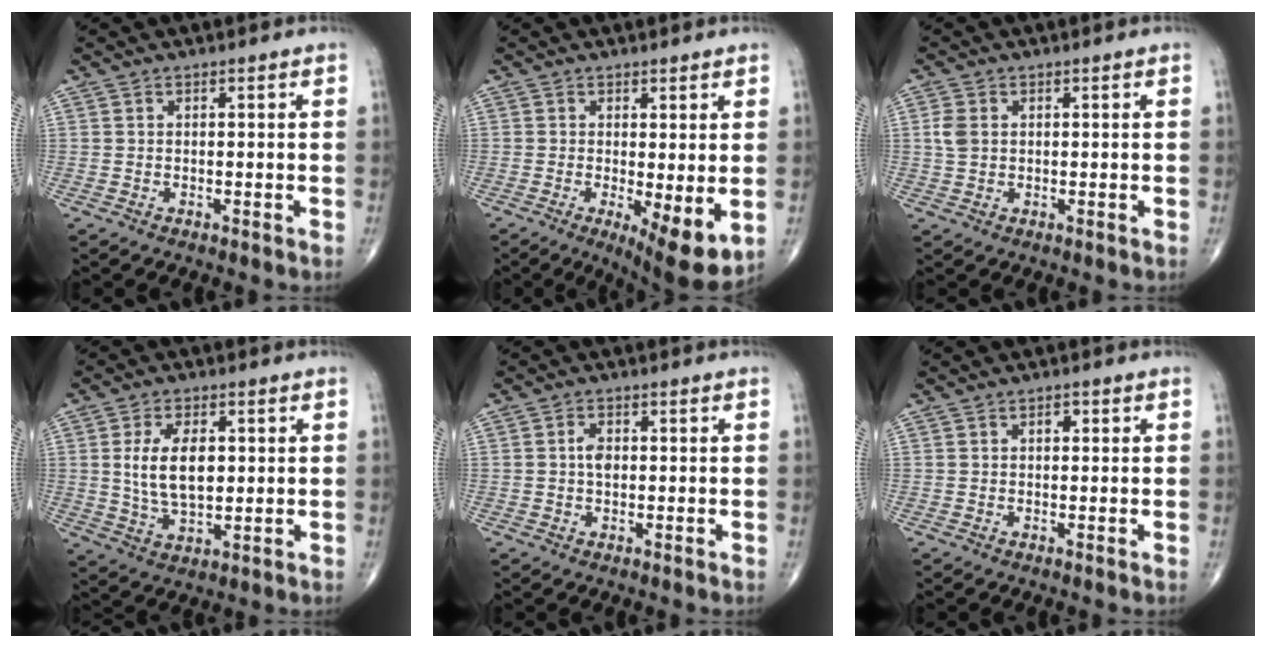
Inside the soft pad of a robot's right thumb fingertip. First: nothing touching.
{"total": 9.0, "force": [-1.4, 2.8, 8.5], "torque": [-0.125, -0.028, -0.015]}
{"total": 3.1, "force": [0.5, 2.2, 2.1], "torque": [-0.051, 0.004, 0.011]}
{"total": 9.7, "force": [1.3, 5.2, 8.1], "torque": [-0.144, -0.009, 0.032]}
{"total": 2.4, "force": [0.1, 1.5, 1.8], "torque": [-0.032, 0.002, -0.002]}
{"total": 1.1, "force": [0.3, 0.7, 0.8], "torque": [-0.008, 0.002, 0.004]}